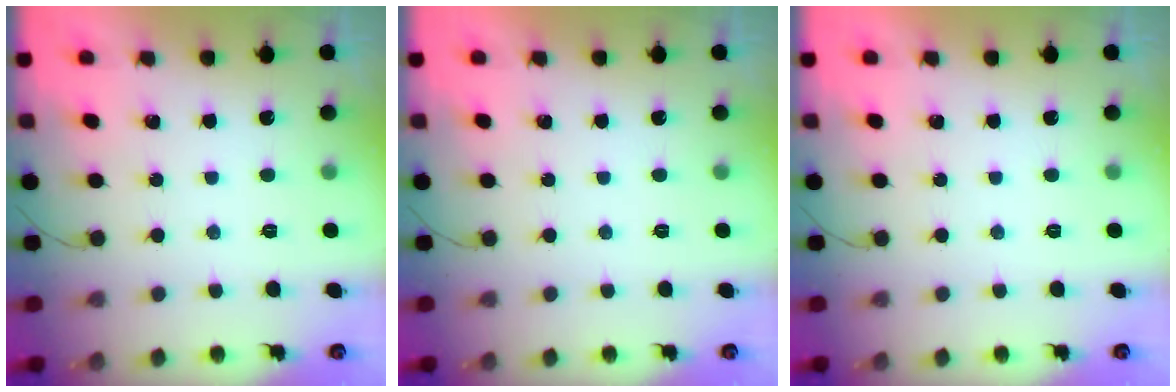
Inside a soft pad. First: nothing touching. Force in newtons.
{"total": 0.0}
{"total": 0.0}